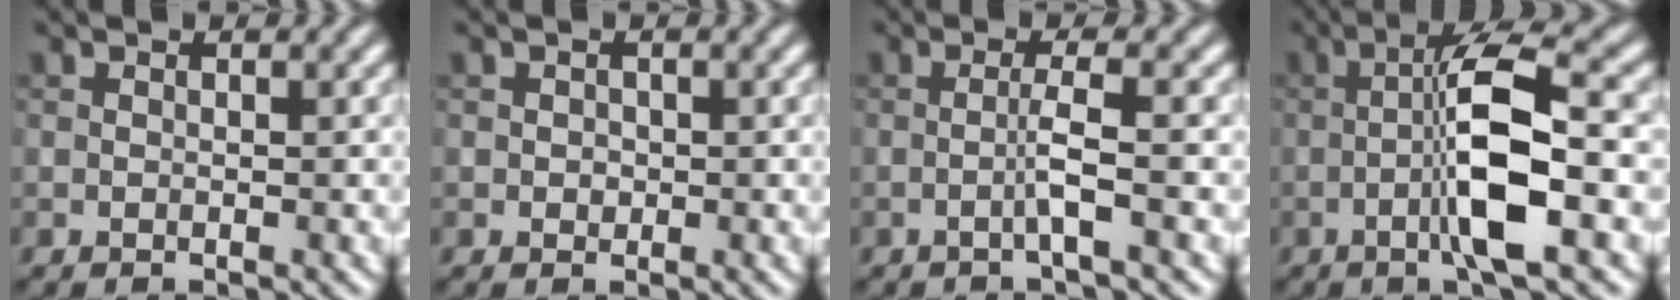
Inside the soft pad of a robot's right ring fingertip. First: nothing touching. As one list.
[{"total": 0.7, "force": [0.0, 0.6, 0.2], "torque": [-0.001, -0.004, -0.001]}, {"total": 2.3, "force": [-0.4, 0.1, 2.2], "torque": [-0.043, -0.002, -0.013]}, {"total": 7.3, "force": [-1.0, 1.4, 7.1], "torque": [-0.124, 0.013, -0.024]}]